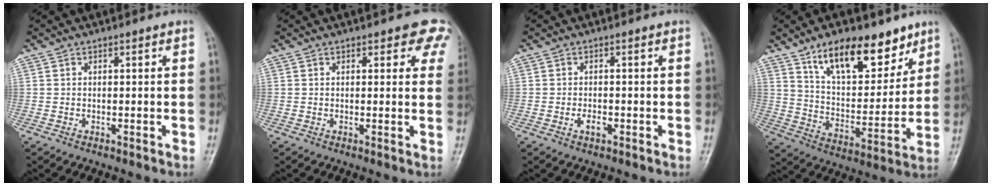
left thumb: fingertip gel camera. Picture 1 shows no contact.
{"total": 5.6, "force": [3.5, 2.9, 3.2], "torque": [0.004, -0.010, 0.026]}
{"total": 1.8, "force": [-0.7, 1.0, 1.3], "torque": [-0.023, 0.003, -0.014]}
{"total": 17.7, "force": [11.4, 8.0, 10.9], "torque": [-0.121, -0.061, 0.196]}